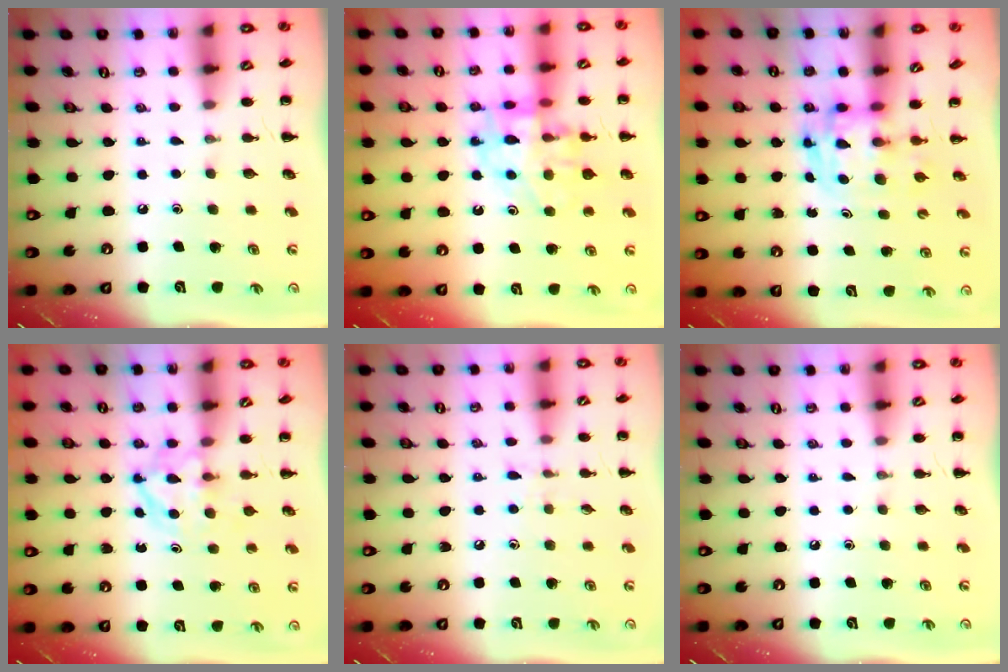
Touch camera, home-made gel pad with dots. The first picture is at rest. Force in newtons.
{"total": 14.9, "press": 14.6, "slide": 2.8}
{"total": 3.5, "press": 3.4, "slide": 0.6}
{"total": 4.8, "press": 4.7, "slide": 0.8}
{"total": 5.4, "press": 5.0, "slide": 2.2}
{"total": 0.0}